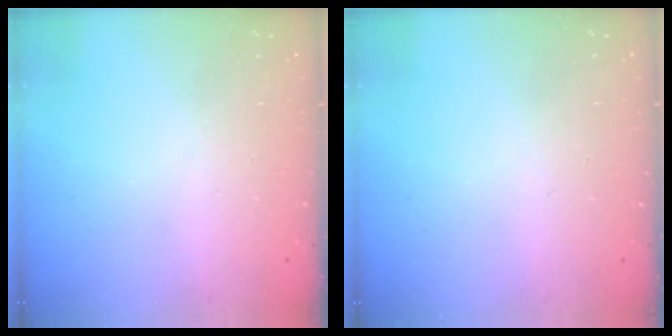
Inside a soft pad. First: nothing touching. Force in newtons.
{"total": 0.0}